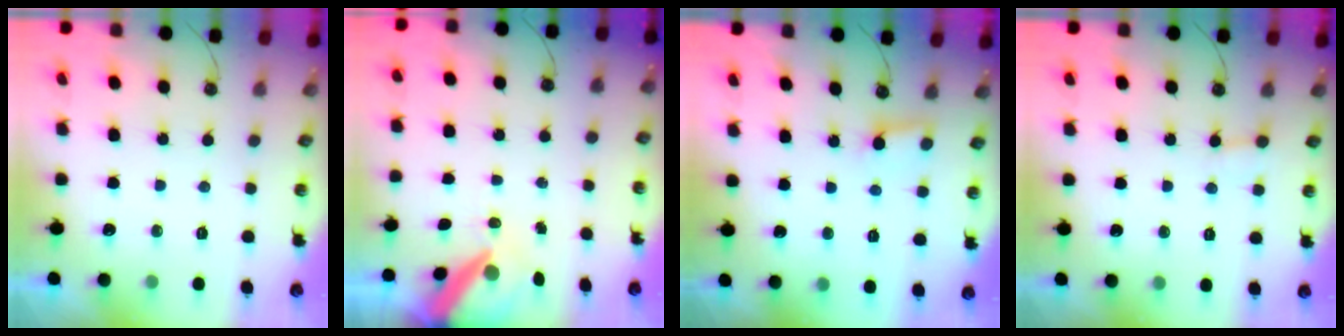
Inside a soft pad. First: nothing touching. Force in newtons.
{"total": 9.4, "press": 9.3, "slide": 1.5}
{"total": 2.8, "press": 2.8, "slide": 0.3}
{"total": 4.4, "press": 4.3, "slide": 0.3}